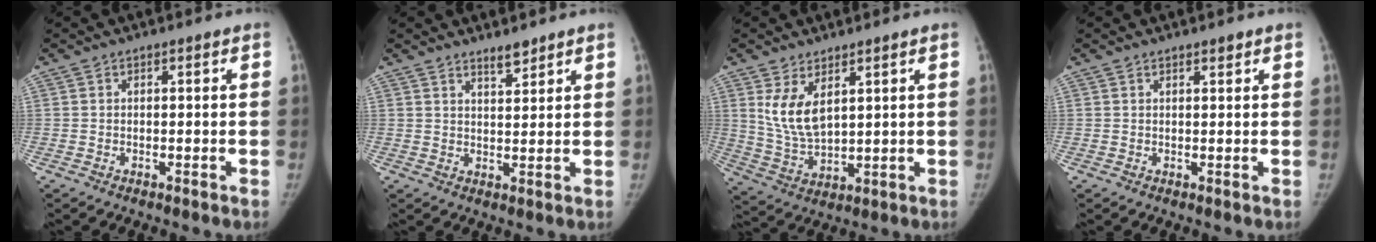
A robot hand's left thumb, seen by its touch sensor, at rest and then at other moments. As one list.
[{"total": 3.1, "force": [2.7, 0.8, 1.3], "torque": [-0.008, -0.023, 0.045]}, {"total": 8.0, "force": [3.5, 3.9, 6.1], "torque": [-0.103, -0.021, 0.083]}, {"total": 0.9, "force": [0.8, 0.3, 0.4], "torque": [-0.001, -0.003, 0.012]}]